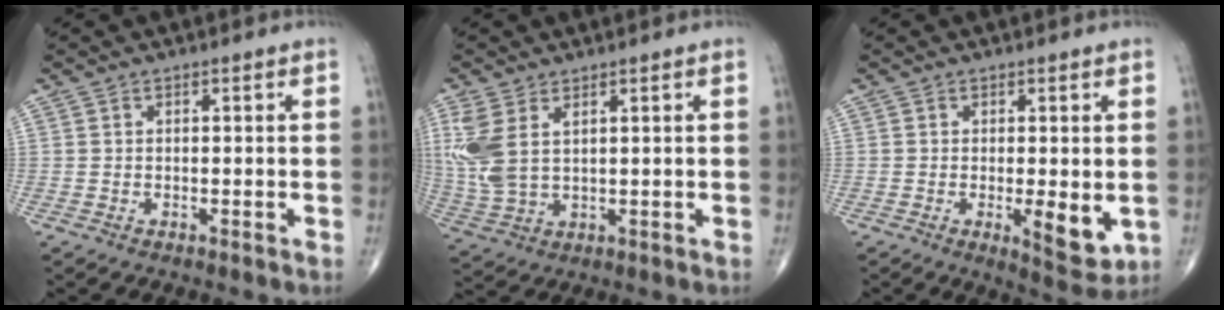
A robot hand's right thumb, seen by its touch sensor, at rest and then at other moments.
{"total": 8.8, "force": [3.0, 4.9, 6.7], "torque": [-0.172, -0.003, 0.074]}
{"total": 6.5, "force": [-1.0, 2.4, 6.0], "torque": [-0.078, -0.019, -0.008]}